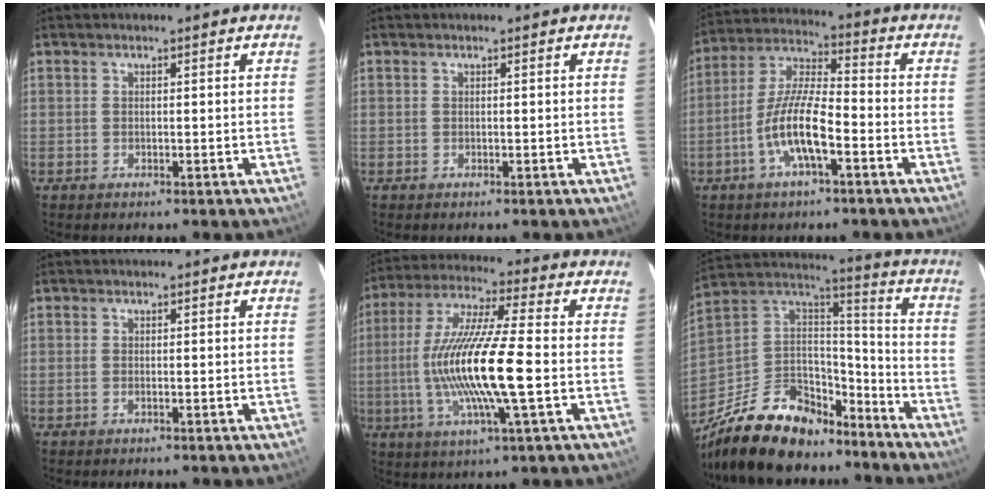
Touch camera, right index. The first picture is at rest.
{"total": 0.0}
{"total": 11.0, "force": [-4.7, 2.6, 9.7], "torque": [-0.202, 0.003, -0.091]}
{"total": 0.8, "force": [-0.2, 0.2, 0.7], "torque": [-0.015, 0.001, -0.006]}
{"total": 17.3, "force": [-2.5, 1.2, 17.0], "torque": [-0.331, -0.008, -0.048]}
{"total": 25.4, "force": [-18.4, 12.2, 12.6], "torque": [-0.270, 0.024, -0.292]}